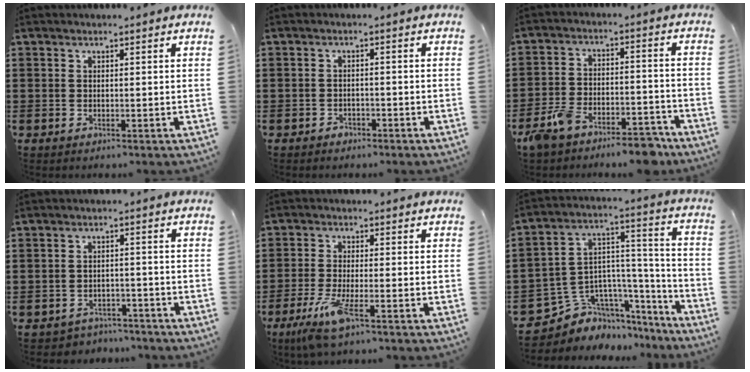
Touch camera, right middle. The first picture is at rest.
{"total": 1.3, "force": [-1.1, 0.6, 0.0], "torque": [-0.006, 0.000, -0.025]}
{"total": 8.4, "force": [-7.4, 2.1, 3.3], "torque": [-0.069, 0.017, -0.143]}
{"total": 2.8, "force": [-2.7, 0.6, -0.3], "torque": [-0.004, -0.001, -0.059]}
{"total": 5.9, "force": [-3.3, 1.0, 4.8], "torque": [-0.103, -0.017, -0.060]}
{"total": 6.6, "force": [-4.5, 4.8, 0.4], "torque": [-0.031, -0.009, -0.081]}